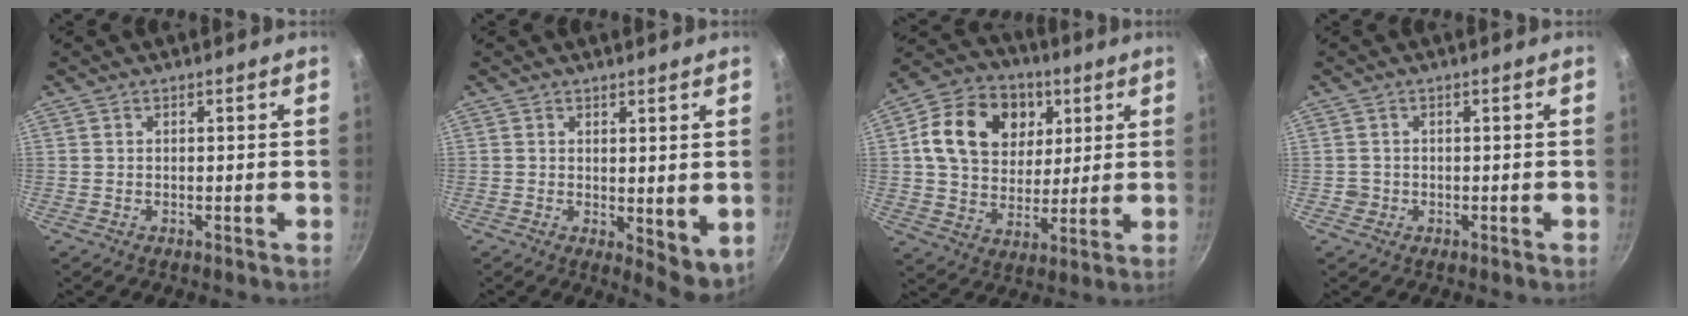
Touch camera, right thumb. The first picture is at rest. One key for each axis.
{"total": 4.6, "fx": 0.9, "fy": 2.2, "fz": 4.0, "tx": -0.052, "ty": -0.015, "tz": 0.015}
{"total": 18.0, "fx": 5.2, "fy": 13.9, "fz": 10.2, "tx": -0.155, "ty": 0.001, "tz": 0.083}
{"total": 1.3, "fx": -0.3, "fy": 1.2, "fz": 0.2, "tx": 0.002, "ty": 0.006, "tz": -0.002}